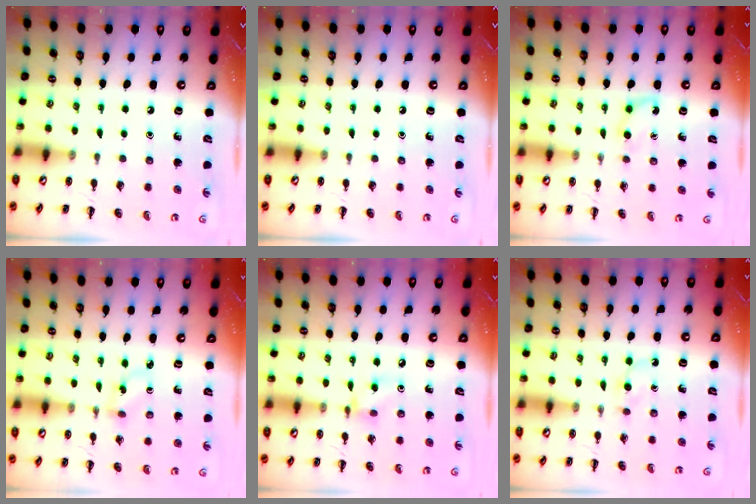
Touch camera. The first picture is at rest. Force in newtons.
{"total": 0.0}
{"total": 3.5, "press": 3.3, "slide": 1.2}
{"total": 2.1, "press": 1.9, "slide": 1.0}
{"total": 4.4, "press": 4.3, "slide": 0.9}
{"total": 2.8, "press": 2.6, "slide": 1.1}